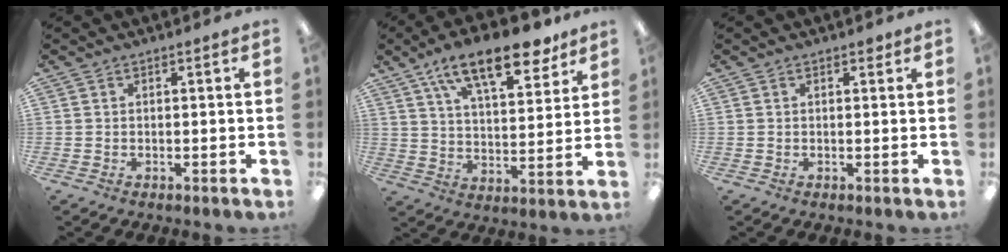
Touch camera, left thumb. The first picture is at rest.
{"total": 17.2, "force": [11.6, 6.5, 10.9], "torque": [-0.170, -0.053, 0.193]}
{"total": 1.1, "force": [0.8, 0.6, 0.5], "torque": [-0.003, -0.002, 0.013]}